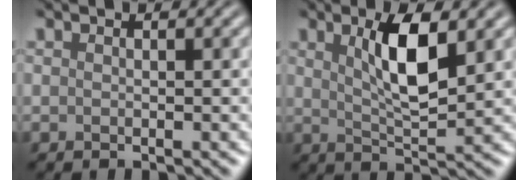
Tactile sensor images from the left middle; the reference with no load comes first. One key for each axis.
{"total": 4.8, "fx": 1.3, "fy": 1.2, "fz": 4.5, "tx": -0.082, "ty": -0.005, "tz": 0.030}